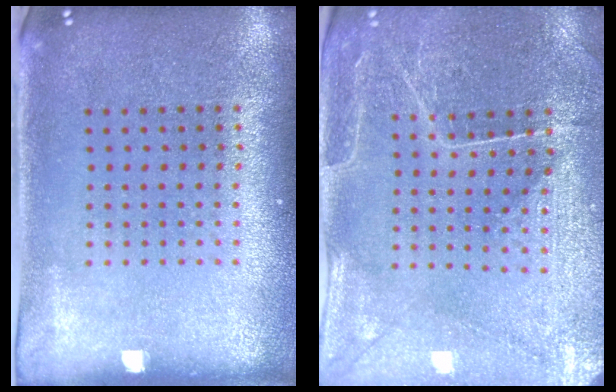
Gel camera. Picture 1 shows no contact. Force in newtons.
{"total": 1.1, "press": 1.0, "slide": 0.4}